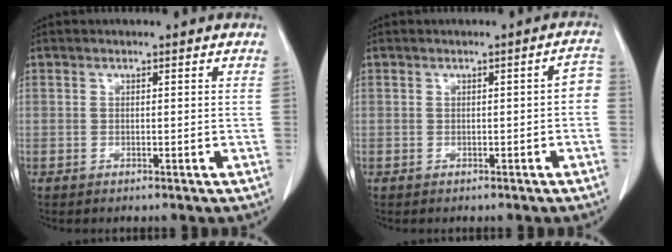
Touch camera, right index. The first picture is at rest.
{"total": 2.2, "force": [-0.5, 0.7, 2.0], "torque": [-0.015, 0.011, -0.008]}